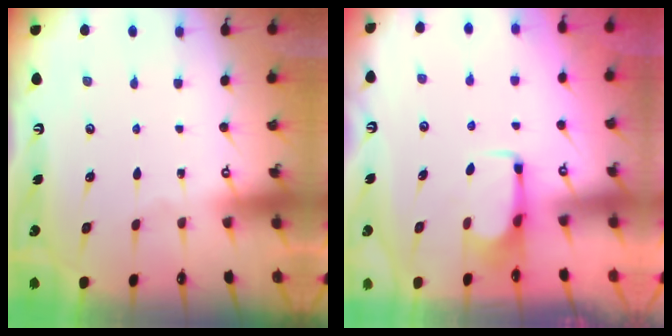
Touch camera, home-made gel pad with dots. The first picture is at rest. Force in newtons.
{"total": 2.8, "press": 2.8, "slide": 0.5}